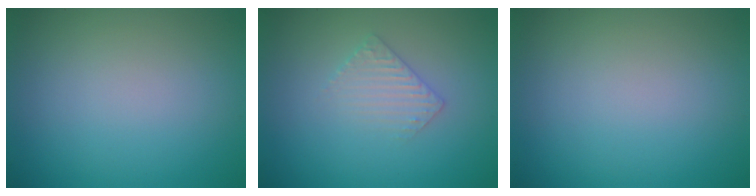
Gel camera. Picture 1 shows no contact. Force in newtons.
{"total": 1.9, "press": 1.9, "slide": 0.5}
{"total": 0.0}